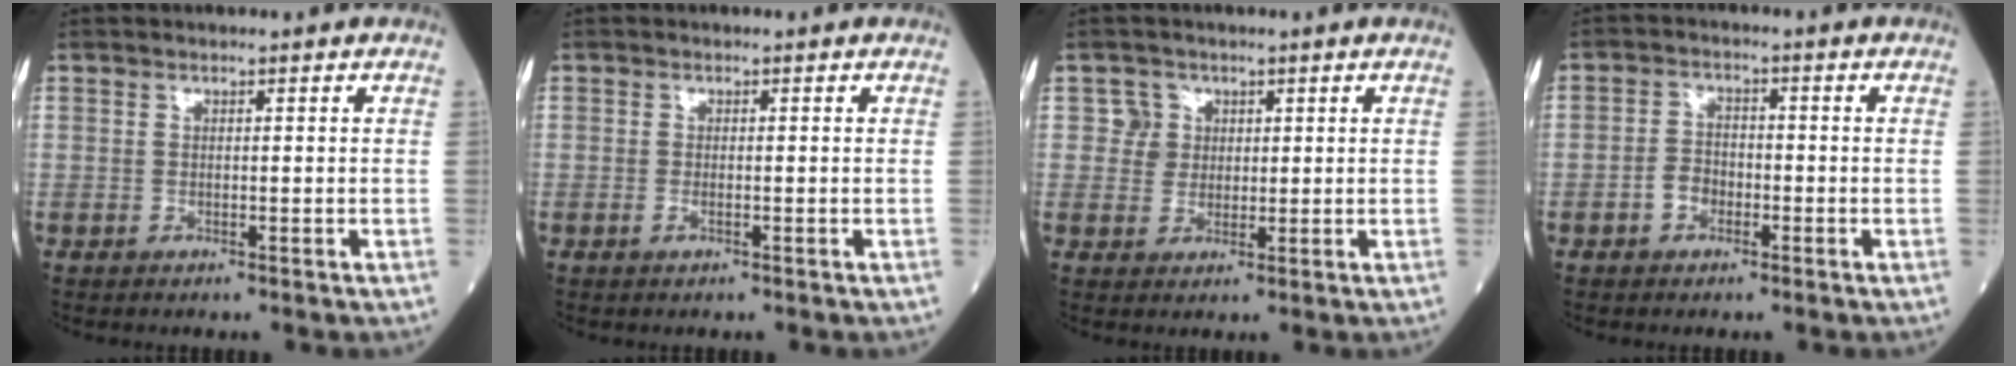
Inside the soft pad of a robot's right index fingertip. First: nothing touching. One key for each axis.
{"total": 0.8, "fx": -0.3, "fy": 0.3, "fz": 0.7, "tx": -0.016, "ty": -0.002, "tz": -0.005}
{"total": 3.1, "fx": 1.0, "fy": 2.9, "fz": 0.0, "tx": 0.009, "ty": 0.003, "tz": 0.015}
{"total": 3.2, "fx": -1.4, "fy": 2.3, "fz": 1.8, "tx": -0.029, "ty": 0.011, "tz": -0.028}